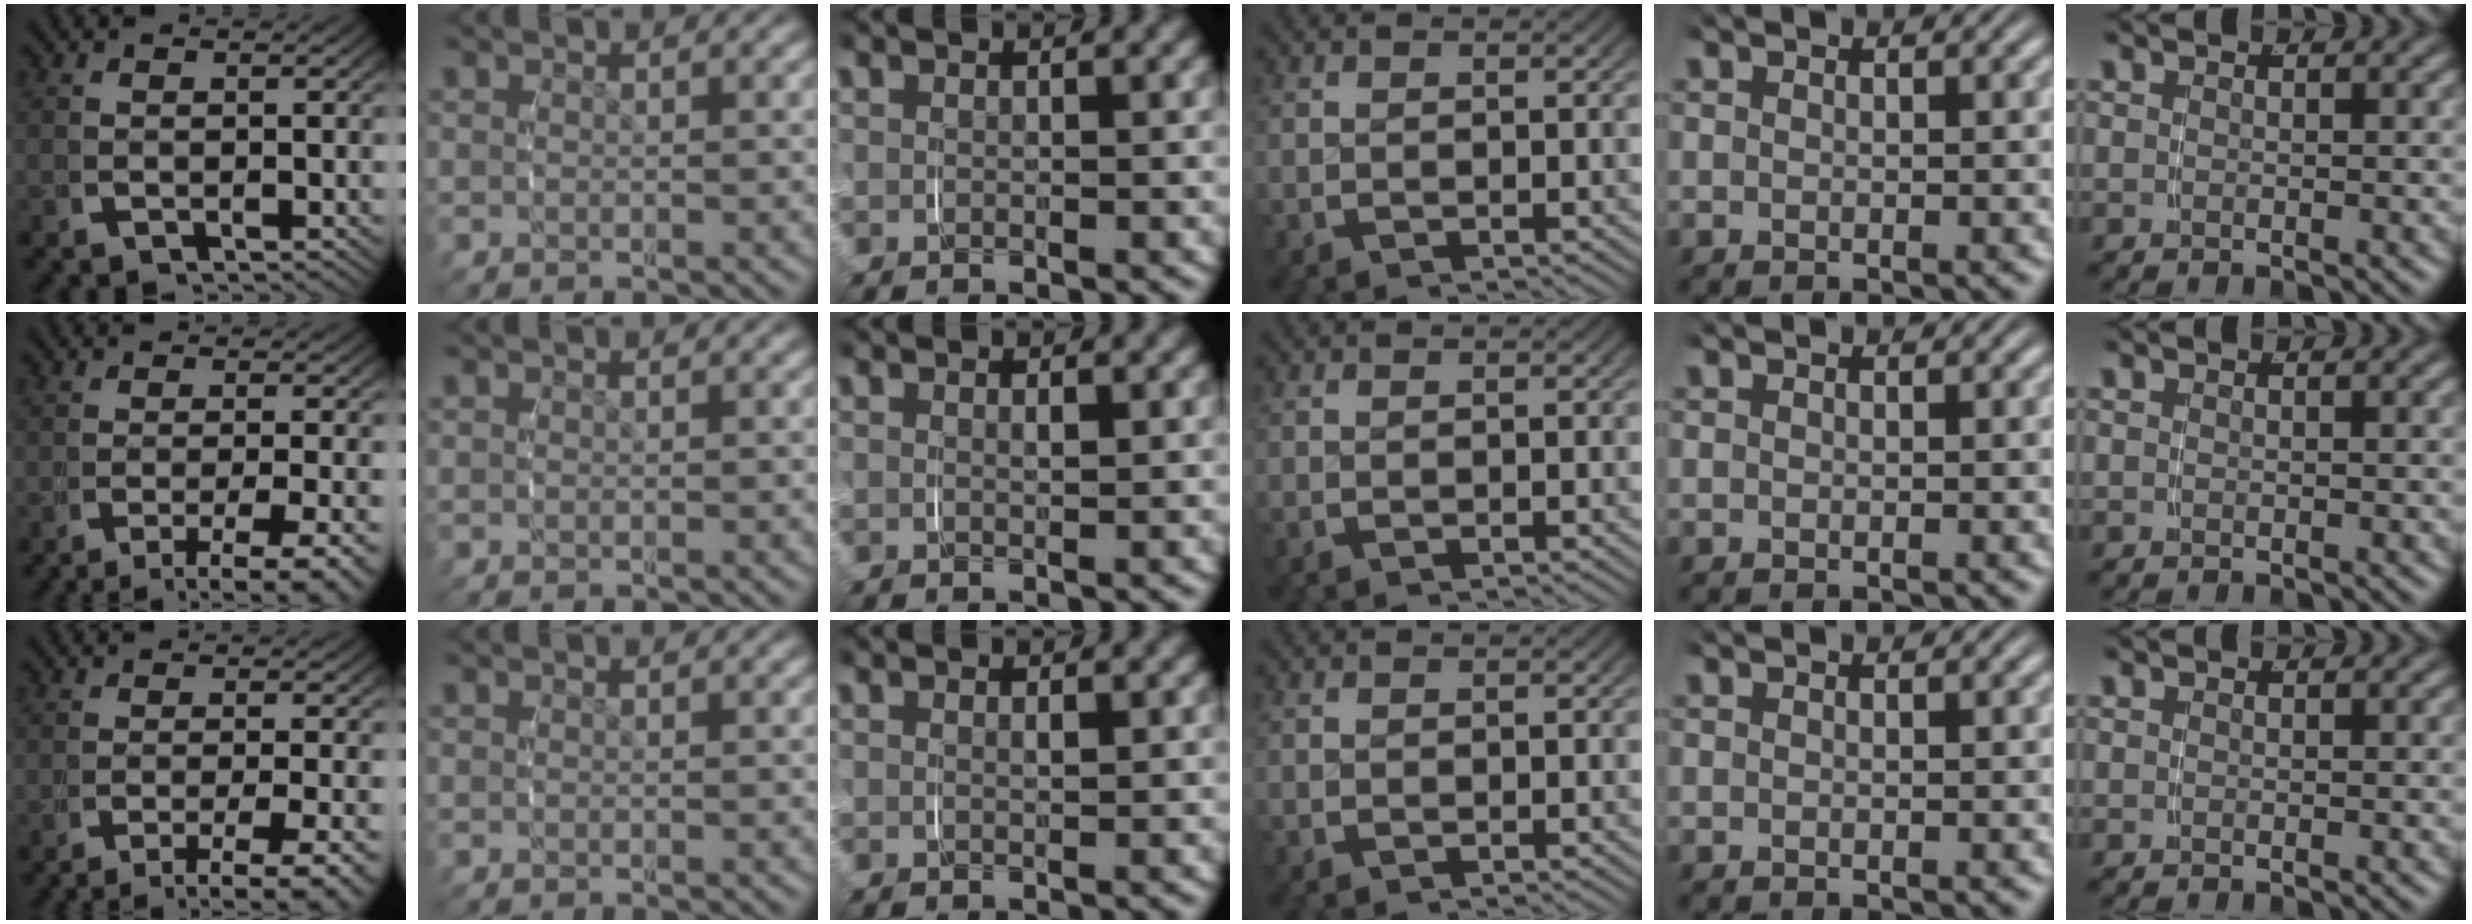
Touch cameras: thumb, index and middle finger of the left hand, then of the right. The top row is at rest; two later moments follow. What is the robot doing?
{"motion": "grasp_and_lifting", "object": "measuring cup"}